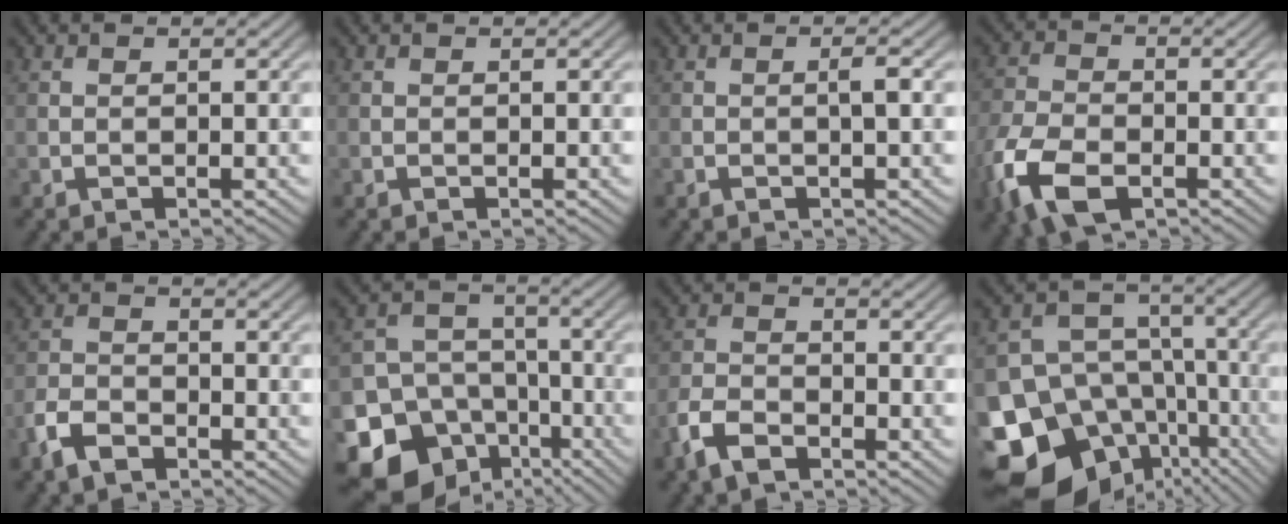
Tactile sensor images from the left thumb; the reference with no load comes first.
{"total": 0.0}
{"total": 1.2, "force": [-0.1, -0.1, 1.2], "torque": [-0.023, 0.005, -0.004]}
{"total": 10.0, "force": [-5.0, 5.3, 6.8], "torque": [-0.172, -0.023, -0.104]}
{"total": 4.1, "force": [-2.8, 2.1, 2.2], "torque": [-0.047, -0.004, -0.066]}
{"total": 15.7, "force": [-8.3, 12.5, 4.4], "torque": [-0.123, -0.051, -0.132]}
{"total": 4.6, "force": [-3.1, 2.2, 2.6], "torque": [-0.059, -0.005, -0.073]}
{"total": 21.9, "force": [-12.0, 16.7, 7.5], "torque": [-0.157, -0.056, -0.175]}